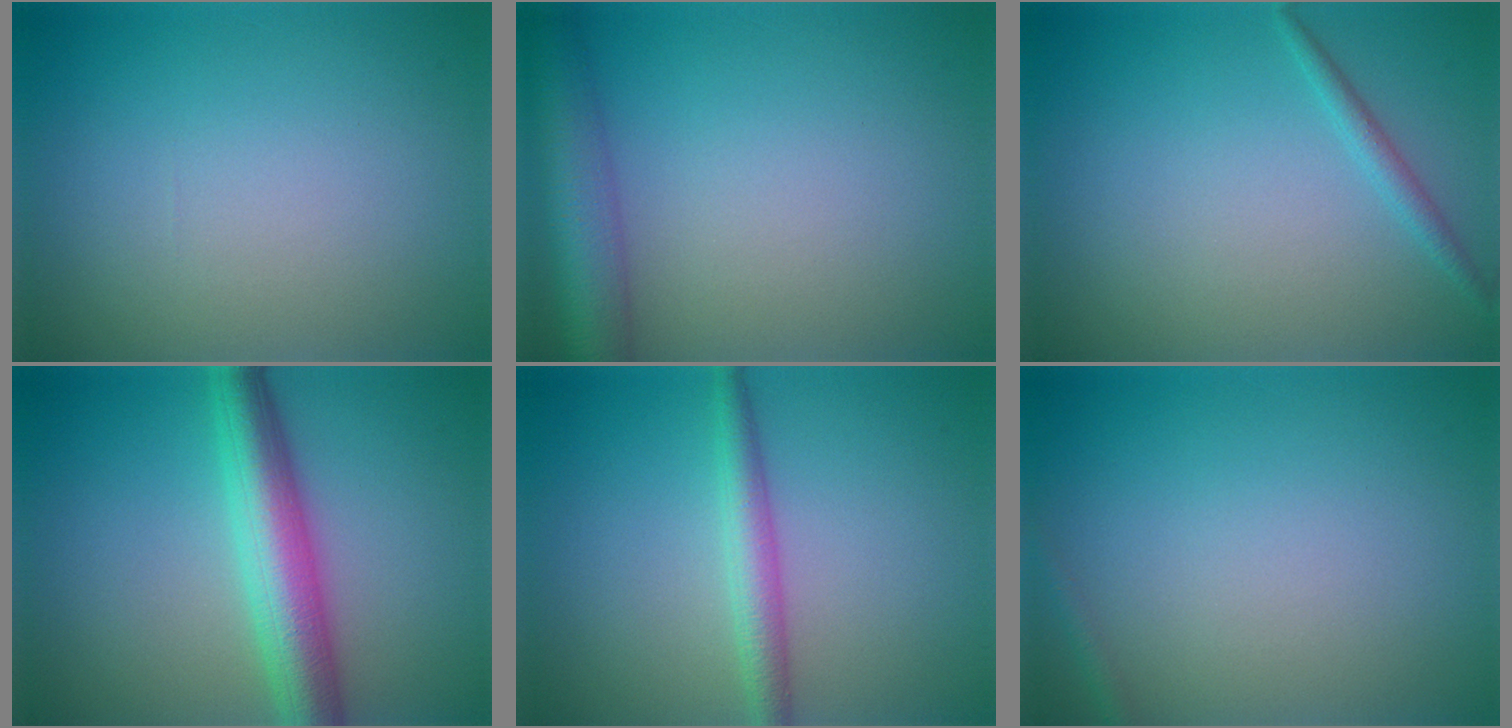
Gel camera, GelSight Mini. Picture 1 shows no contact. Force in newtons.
{"total": 5.9, "press": 5.9, "slide": 0.4}
{"total": 1.3, "press": 1.3, "slide": 0.0}
{"total": 6.3, "press": 6.3, "slide": 0.2}
{"total": 2.7, "press": 2.7, "slide": 0.1}
{"total": 0.8, "press": 0.8, "slide": 0.1}